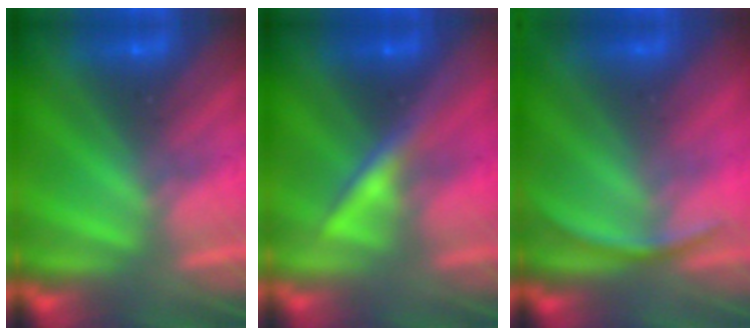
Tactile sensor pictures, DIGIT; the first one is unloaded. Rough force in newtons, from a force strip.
{"total": 3.5}
{"total": 2.8}